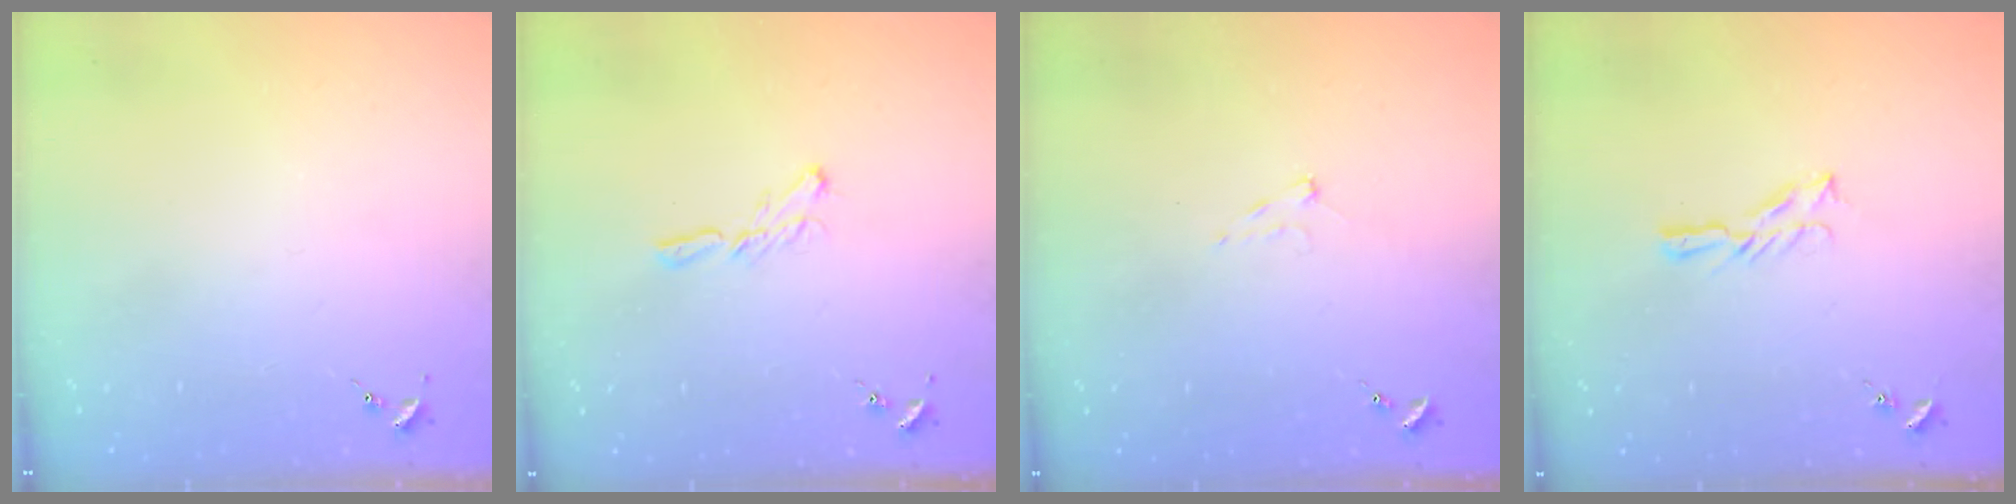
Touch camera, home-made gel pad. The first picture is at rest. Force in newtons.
{"total": 5.6, "press": 5.6, "slide": 0.2}
{"total": 6.0, "press": 6.0, "slide": 0.6}
{"total": 5.1, "press": 5.1, "slide": 0.5}